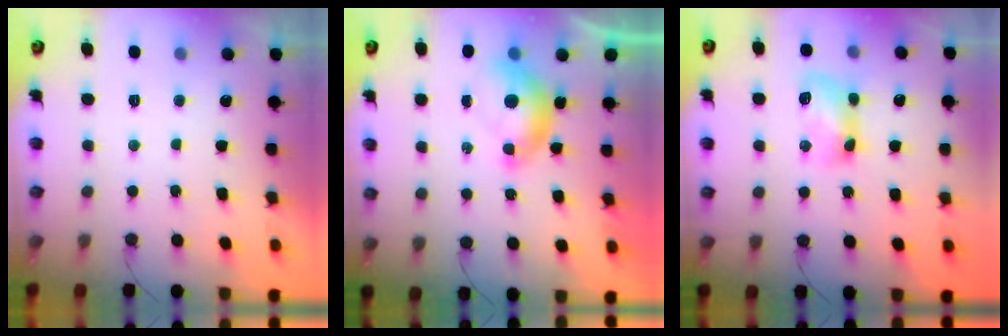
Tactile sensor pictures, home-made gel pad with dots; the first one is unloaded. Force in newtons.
{"total": 6.9, "press": 6.9, "slide": 0.9}
{"total": 8.9, "press": 8.9, "slide": 0.9}